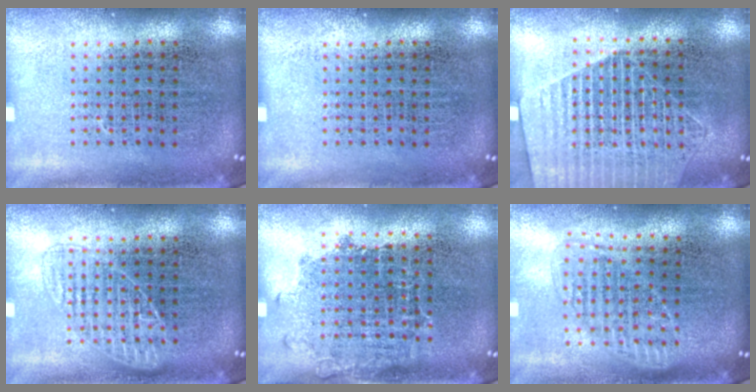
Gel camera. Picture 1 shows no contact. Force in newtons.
{"total": 0.0}
{"total": 1.7, "press": 1.6, "slide": 0.7}
{"total": 1.8, "press": 1.8, "slide": 0.3}
{"total": 1.1, "press": 0.9, "slide": 0.6}
{"total": 1.6, "press": 1.3, "slide": 0.8}